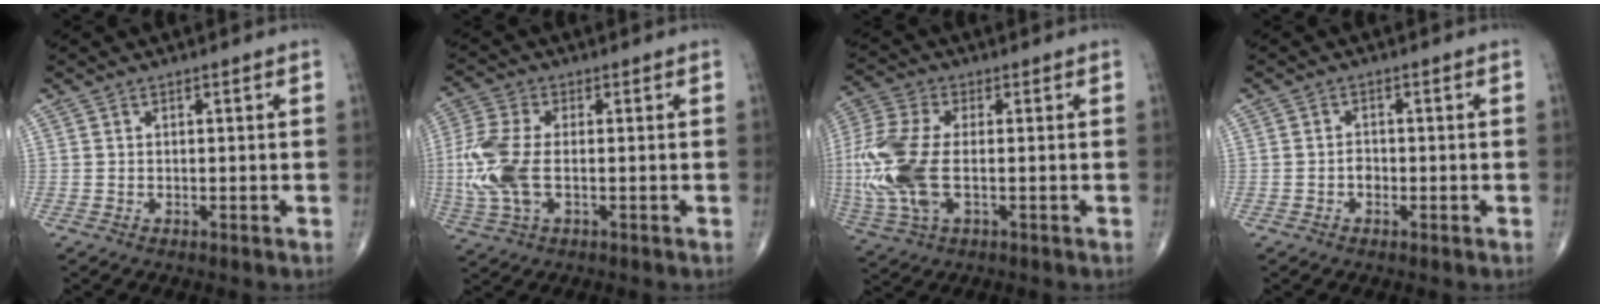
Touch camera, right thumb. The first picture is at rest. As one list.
[{"total": 10.7, "force": [-1.1, 5.5, 9.1], "torque": [-0.234, 0.003, -0.022]}, {"total": 16.0, "force": [-1.6, 8.1, 13.7], "torque": [-0.349, -0.002, -0.025]}, {"total": 1.4, "force": [-0.6, 1.1, 0.7], "torque": [-0.005, 0.005, -0.013]}]